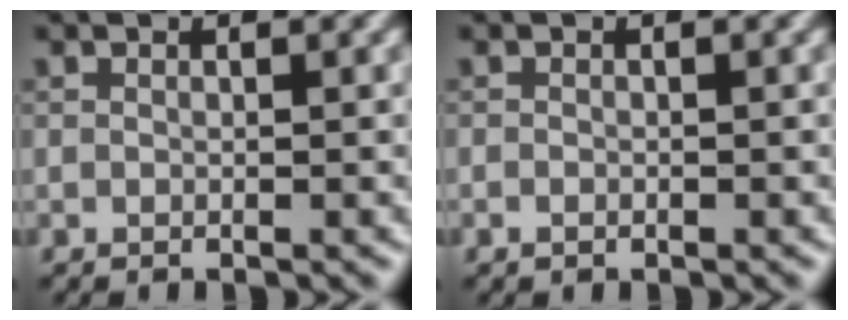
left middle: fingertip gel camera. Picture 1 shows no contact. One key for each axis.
{"total": 0.5, "fx": -0.2, "fy": 0.4, "fz": 0.2, "tx": -0.002, "ty": -0.002, "tz": -0.004}